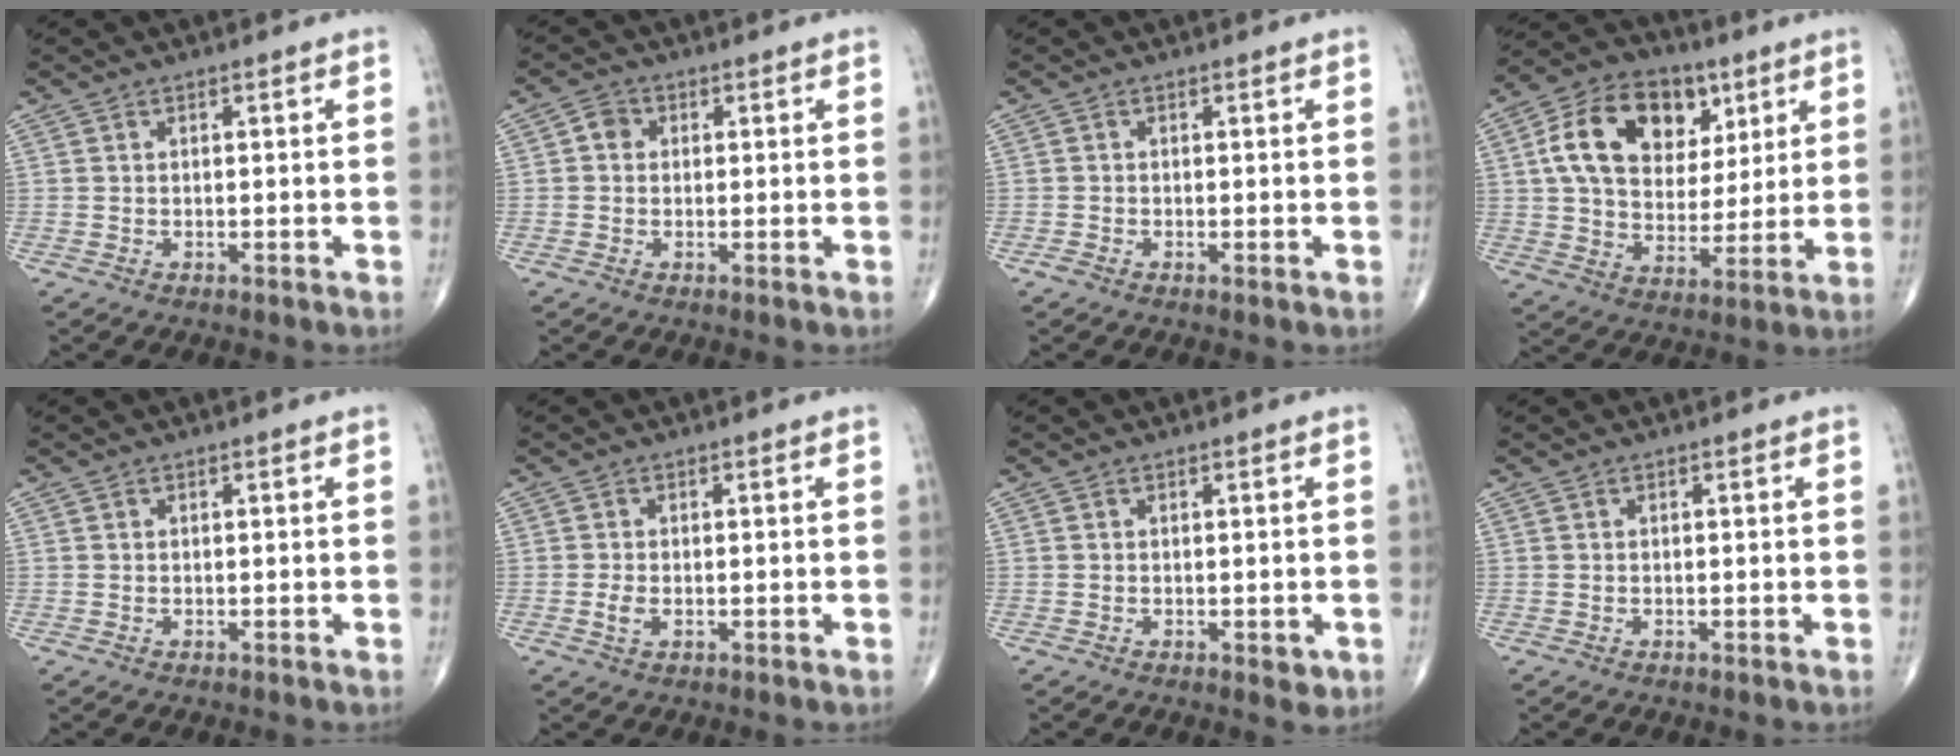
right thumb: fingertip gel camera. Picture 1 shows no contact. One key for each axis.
{"total": 2.5, "fx": 0.2, "fy": 2.2, "fz": 1.2, "tx": -0.006, "ty": 0.006, "tz": -0.002}
{"total": 1.0, "fx": -0.5, "fy": 0.4, "fz": 0.8, "tx": -0.016, "ty": -0.003, "tz": -0.013}
{"total": 18.8, "fx": 6.4, "fy": 13.1, "fz": 11.9, "tx": -0.177, "ty": -0.004, "tz": 0.108}
{"total": 0.0}
{"total": 1.6, "fx": -0.4, "fy": 0.9, "fz": 1.3, "tx": -0.027, "ty": -0.001, "tz": -0.008}
{"total": 1.9, "fx": -0.4, "fy": 1.1, "fz": 1.5, "tx": -0.005, "ty": -0.001, "tz": -0.005}
{"total": 0.0}